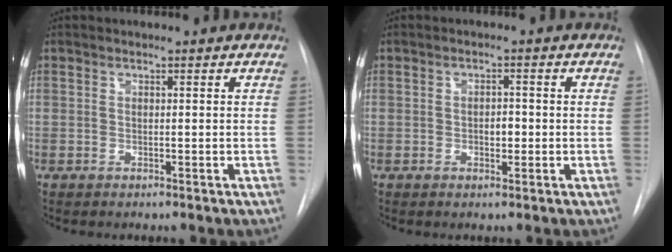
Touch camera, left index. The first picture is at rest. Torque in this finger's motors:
{"motor_torque": [-0.09, 0.05, -0.04, 0.00]}